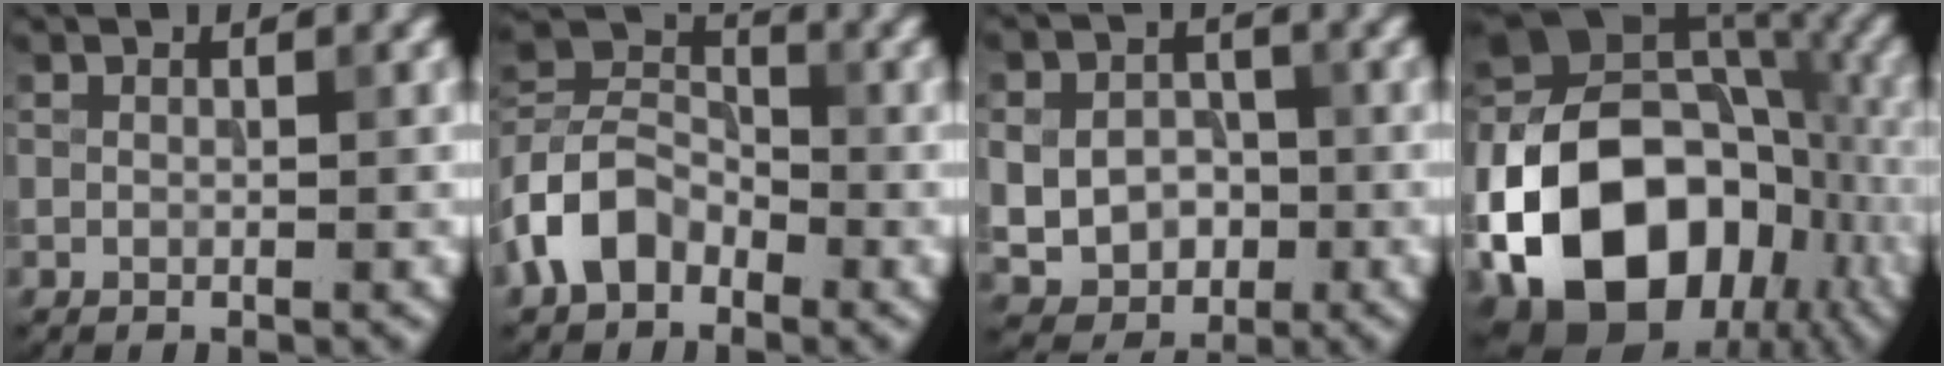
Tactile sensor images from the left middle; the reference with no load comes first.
{"total": 5.9, "force": [-2.9, 4.0, 3.1], "torque": [-0.062, 0.007, -0.072]}
{"total": 5.7, "force": [-0.8, 4.7, 3.1], "torque": [-0.053, -0.013, -0.022]}
{"total": 18.1, "force": [-6.5, 12.7, 11.0], "torque": [-0.204, -0.007, -0.117]}